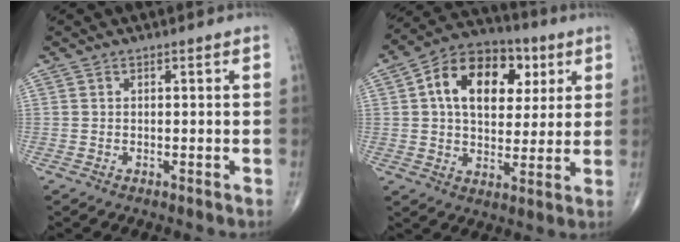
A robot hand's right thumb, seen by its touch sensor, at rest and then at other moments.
{"total": 17.0, "force": [4.8, 11.1, 11.9], "torque": [-0.161, 0.007, 0.072]}